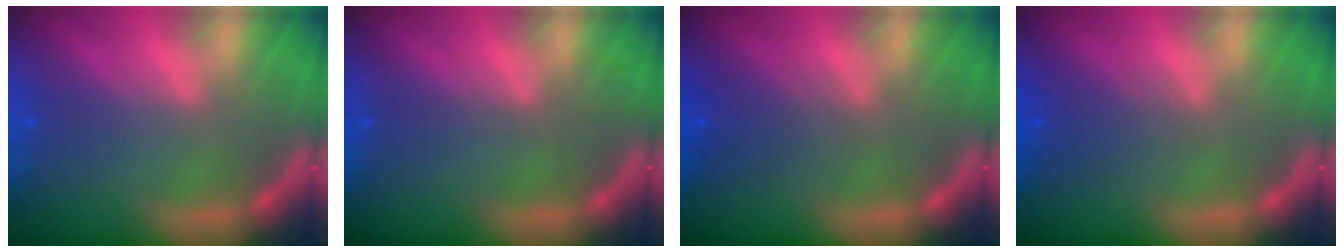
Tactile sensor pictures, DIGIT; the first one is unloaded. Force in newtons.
{"total": 0.0}
{"total": 2.5}
{"total": 2.5}